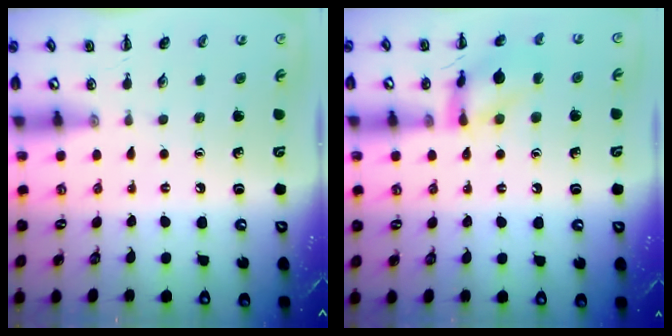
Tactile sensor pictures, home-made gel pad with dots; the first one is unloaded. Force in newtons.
{"total": 12.3, "press": 12.2, "slide": 0.9}